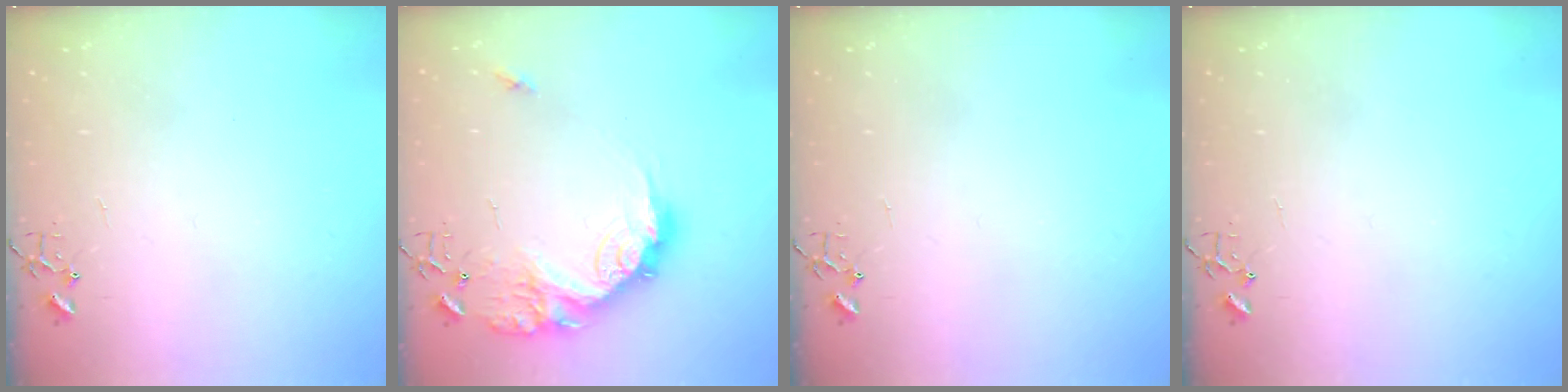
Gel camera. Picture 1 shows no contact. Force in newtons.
{"total": 19.2, "press": 19.2, "slide": 1.0}
{"total": 0.0}
{"total": 0.0}